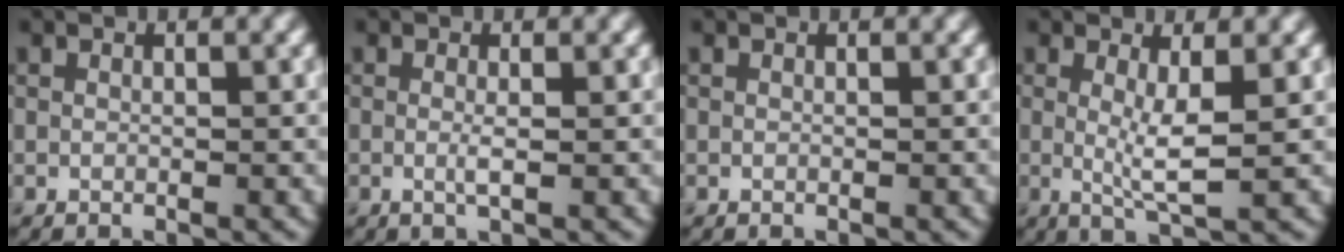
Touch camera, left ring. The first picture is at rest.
{"total": 1.2, "force": [-0.3, 0.1, 1.1], "torque": [-0.025, -0.005, -0.005]}
{"total": 0.0}
{"total": 3.1, "force": [0.1, 0.4, 3.1], "torque": [-0.064, -0.015, 0.006]}